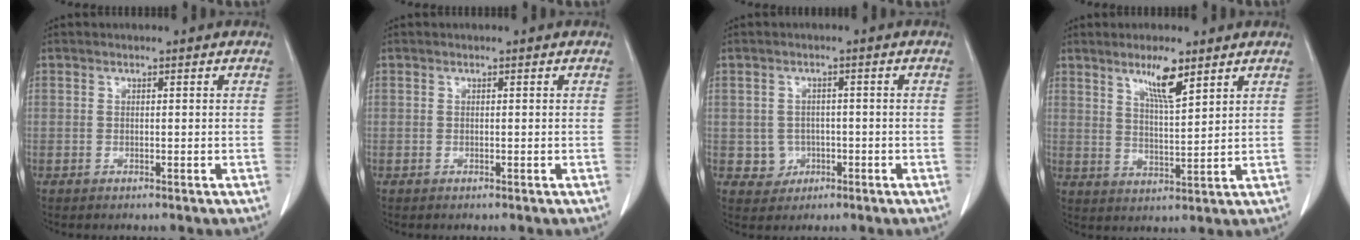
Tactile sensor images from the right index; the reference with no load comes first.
{"total": 0.0}
{"total": 3.2, "force": [-0.8, 3.1, 0.4], "torque": [0.003, 0.010, -0.005]}
{"total": 6.3, "force": [4.1, 0.7, 4.7], "torque": [-0.086, -0.006, 0.074]}